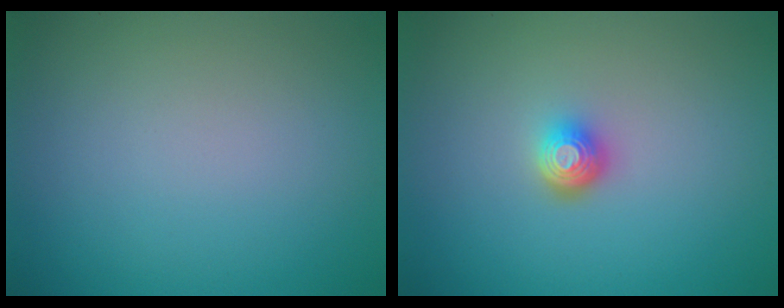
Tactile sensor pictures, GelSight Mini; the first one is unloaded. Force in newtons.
{"total": 1.9, "press": 1.4, "slide": 1.2}